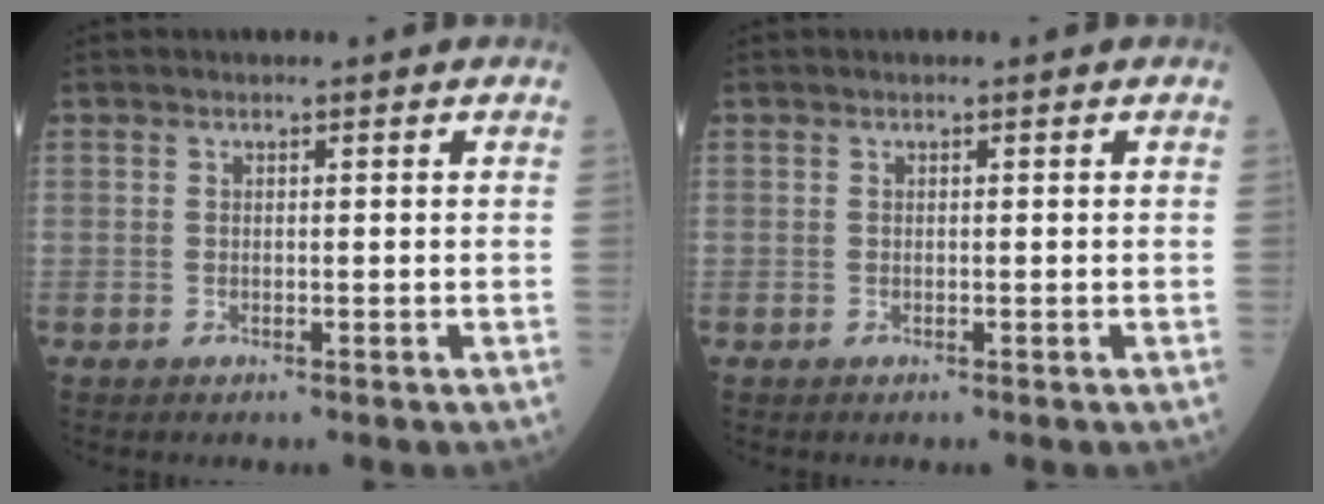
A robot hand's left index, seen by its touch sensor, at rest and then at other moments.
{"total": 0.0}